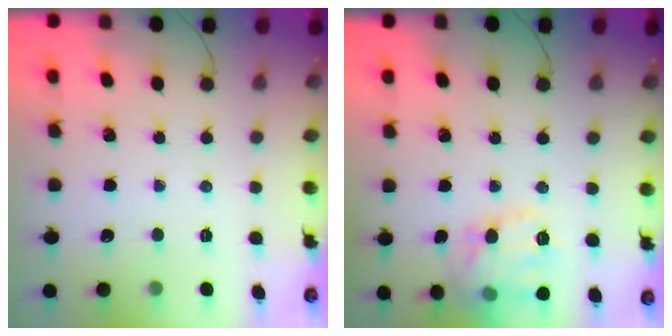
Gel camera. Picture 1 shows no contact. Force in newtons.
{"total": 14.4, "press": 14.4, "slide": 0.4}